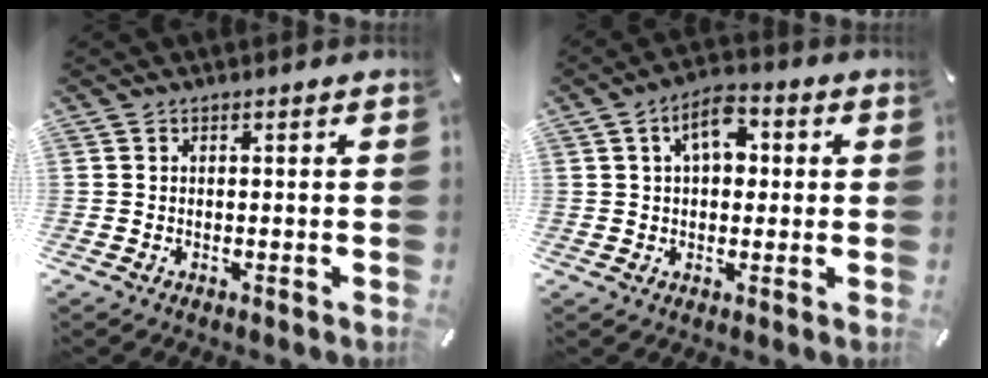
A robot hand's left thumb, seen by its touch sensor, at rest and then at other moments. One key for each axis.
{"total": 8.3, "fx": 2.5, "fy": 4.9, "fz": 6.2, "tx": -0.090, "ty": 0.004, "tz": 0.040}